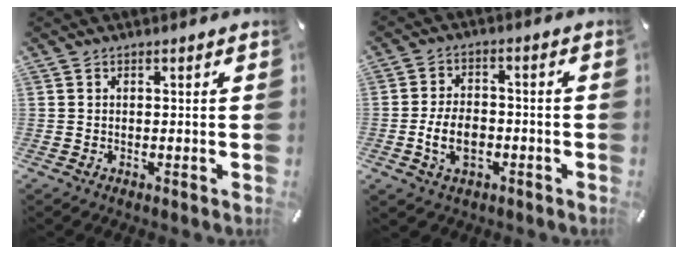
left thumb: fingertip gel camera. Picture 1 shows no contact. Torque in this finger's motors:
{"motor_torque": [0.31, 0.71, 0.19, 0.18, 0.11]}